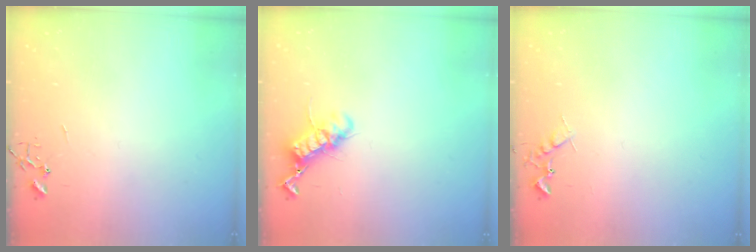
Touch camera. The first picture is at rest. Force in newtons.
{"total": 11.9, "press": 11.8, "slide": 0.9}
{"total": 6.6, "press": 6.5, "slide": 0.7}